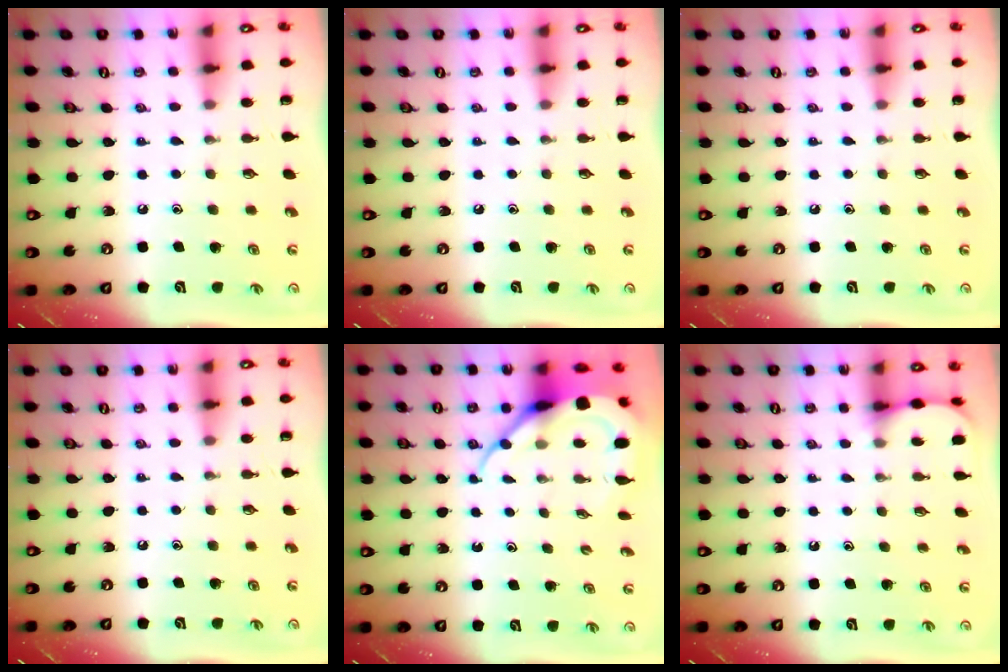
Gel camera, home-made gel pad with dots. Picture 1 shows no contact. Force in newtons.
{"total": 0.0}
{"total": 0.0}
{"total": 0.0}
{"total": 9.7, "press": 9.6, "slide": 0.9}
{"total": 4.1, "press": 4.1, "slide": 0.5}